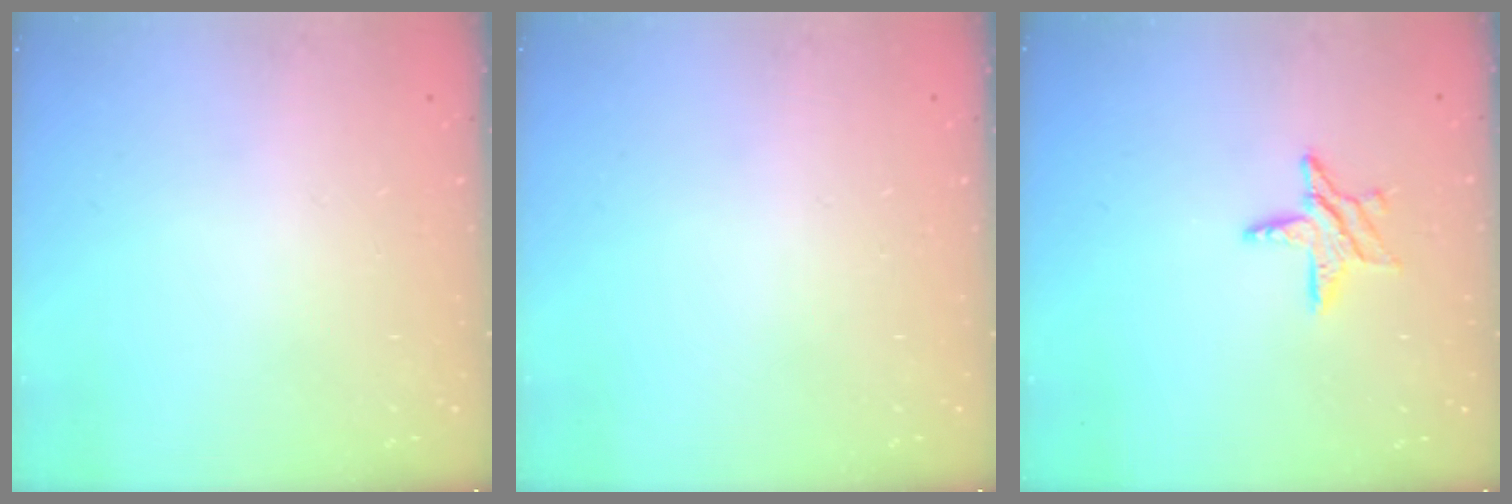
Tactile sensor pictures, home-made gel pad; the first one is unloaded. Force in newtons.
{"total": 0.0}
{"total": 7.4, "press": 7.4, "slide": 0.2}